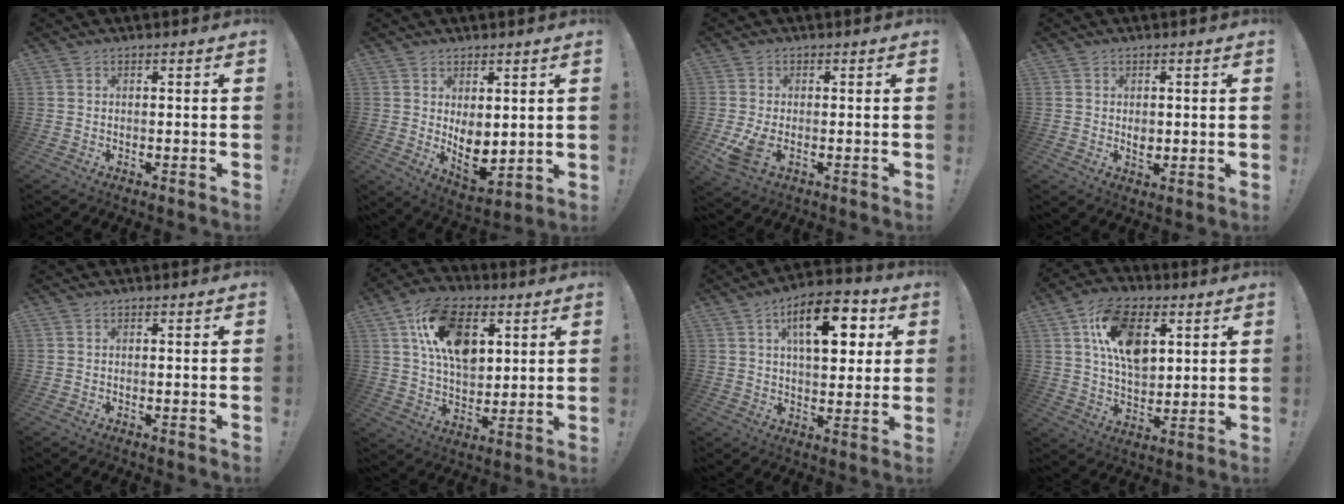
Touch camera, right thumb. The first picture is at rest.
{"total": 7.7, "force": [1.7, 4.8, 5.8], "torque": [-0.084, -0.034, 0.044]}
{"total": 5.9, "force": [-1.5, 3.3, 4.6], "torque": [-0.090, -0.005, -0.024]}
{"total": 2.4, "force": [-0.2, 1.9, 1.4], "torque": [-0.010, -0.003, -0.006]}
{"total": 0.0}
{"total": 18.1, "force": [6.7, 11.4, 12.3], "torque": [-0.193, -0.009, 0.120]}
{"total": 16.3, "force": [5.8, 7.6, 13.2], "torque": [-0.195, -0.001, 0.092]}
{"total": 16.8, "force": [5.8, 10.3, 11.9], "torque": [-0.174, -0.001, 0.106]}